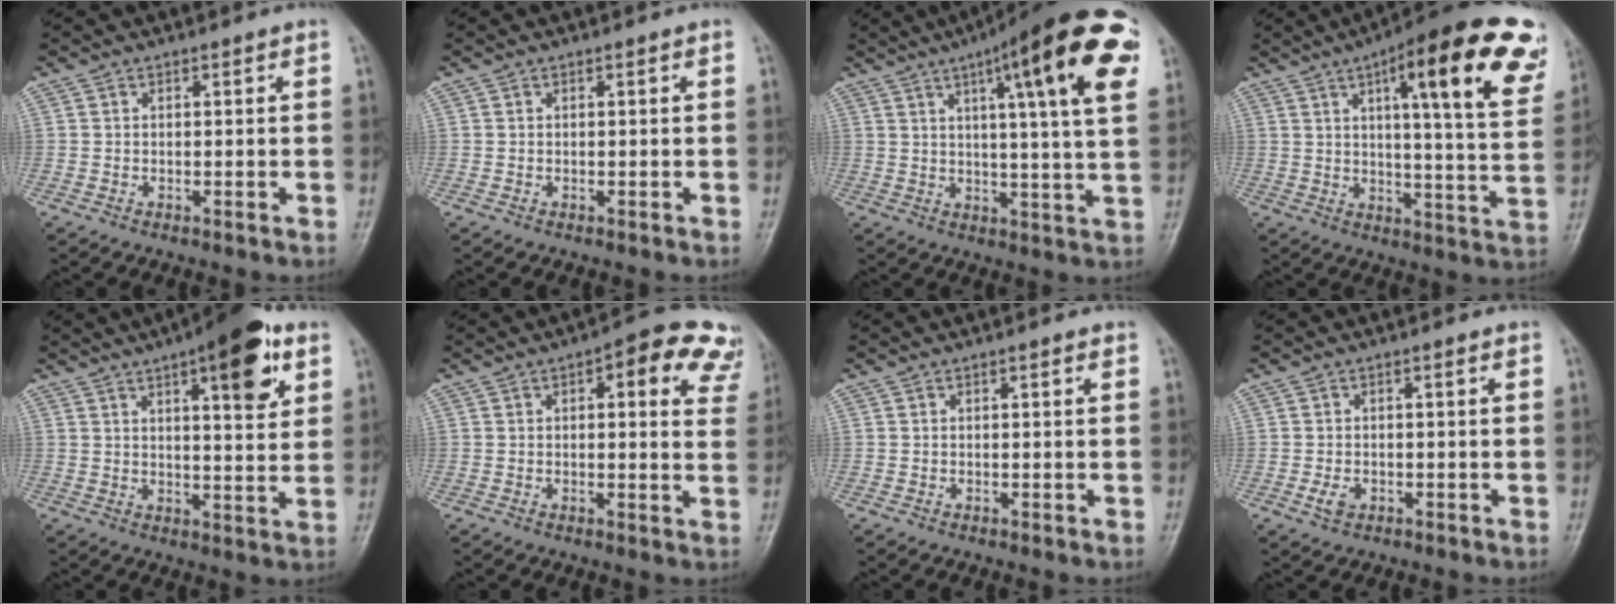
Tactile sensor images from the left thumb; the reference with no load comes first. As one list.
[{"total": 0.0}, {"total": 21.5, "force": [9.2, 3.8, 19.1], "torque": [-0.254, -0.011, 0.120]}, {"total": 23.4, "force": [11.0, 5.4, 19.9], "torque": [-0.245, -0.021, 0.143]}, {"total": 13.5, "force": [6.6, 4.4, 11.0], "torque": [-0.125, -0.022, 0.086]}, {"total": 13.2, "force": [6.9, 5.3, 9.9], "torque": [-0.073, -0.015, 0.061]}, {"total": 0.6, "force": [0.2, 0.1, 0.5], "torque": [-0.010, 0.001, 0.002]}, {"total": 2.3, "force": [-0.8, 1.5, 1.5], "torque": [-0.029, 0.002, -0.013]}]